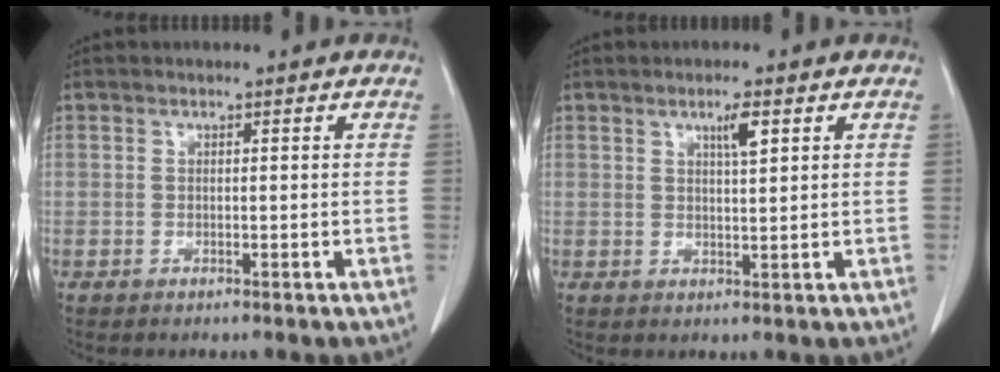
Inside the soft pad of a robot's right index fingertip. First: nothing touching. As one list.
[{"total": 2.9, "force": [1.5, 0.3, 2.5], "torque": [-0.044, -0.002, 0.024]}]